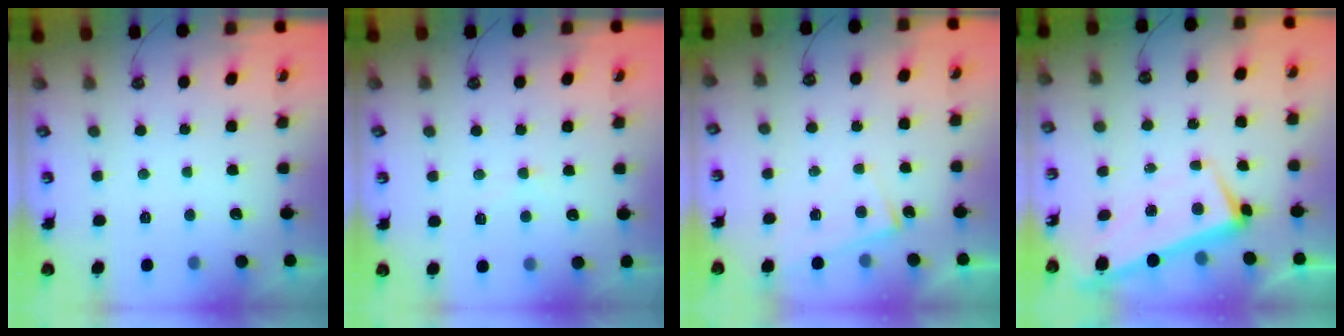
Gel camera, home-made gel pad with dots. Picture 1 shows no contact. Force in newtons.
{"total": 0.6, "press": 0.4, "slide": 0.5}
{"total": 1.8, "press": 1.8, "slide": 0.3}
{"total": 2.1, "press": 1.3, "slide": 1.6}